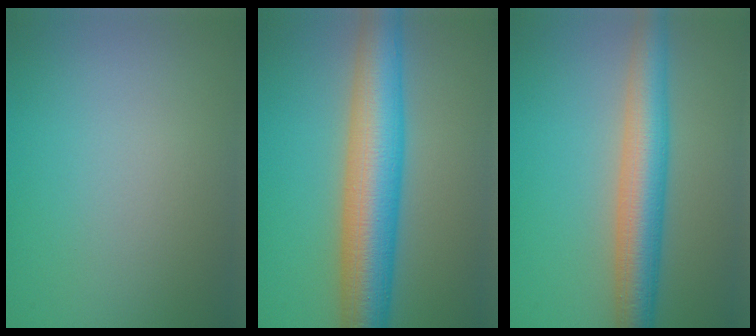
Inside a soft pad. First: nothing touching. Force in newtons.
{"total": 9.6, "press": 9.6, "slide": 0.3}
{"total": 6.4, "press": 6.4, "slide": 0.2}